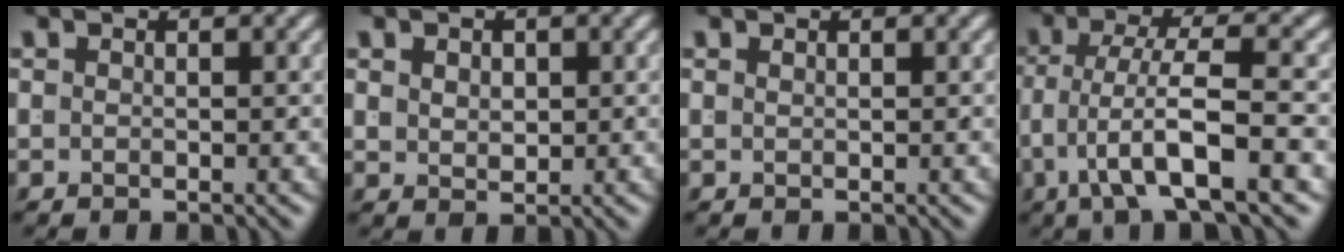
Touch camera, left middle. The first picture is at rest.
{"total": 1.1, "force": [0.6, 0.2, 0.9], "torque": [-0.012, -0.014, 0.027]}
{"total": 0.9, "force": [0.3, -0.8, -0.1], "torque": [0.011, -0.001, 0.010]}
{"total": 5.6, "force": [-2.0, 1.9, 4.9], "torque": [-0.104, -0.020, -0.025]}